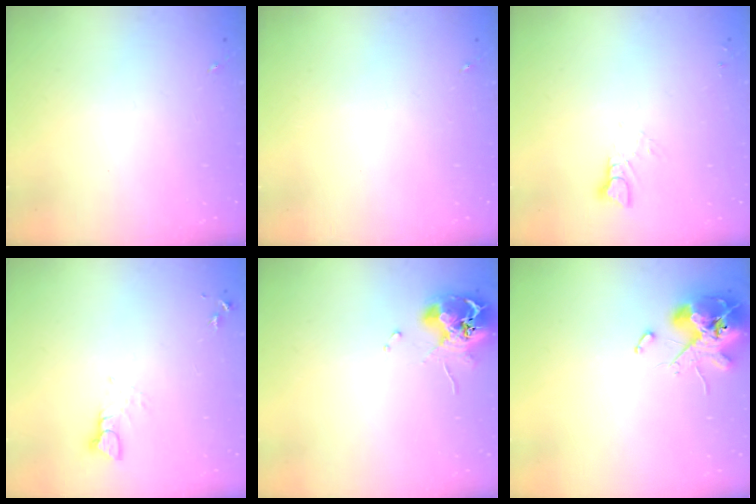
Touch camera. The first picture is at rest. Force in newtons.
{"total": 0.0}
{"total": 2.9, "press": 2.9, "slide": 0.2}
{"total": 3.1, "press": 3.1, "slide": 0.4}
{"total": 12.3, "press": 12.2, "slide": 1.6}
{"total": 13.9, "press": 13.7, "slide": 2.2}